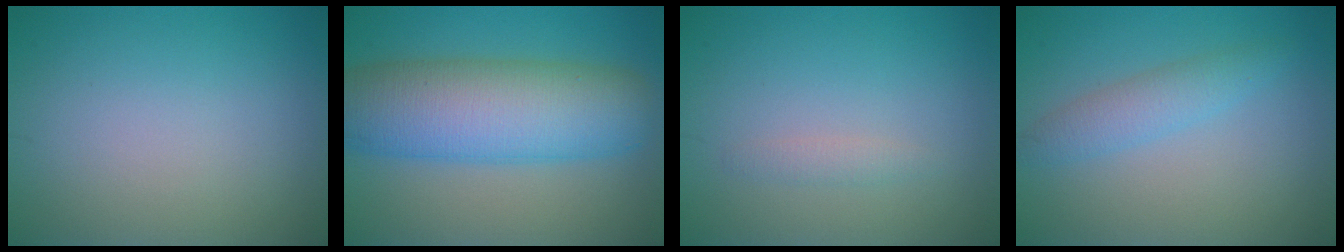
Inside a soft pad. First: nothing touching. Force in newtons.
{"total": 10.4, "press": 10.4, "slide": 0.3}
{"total": 0.9, "press": 0.9, "slide": 0.1}
{"total": 2.5, "press": 2.5, "slide": 0.1}